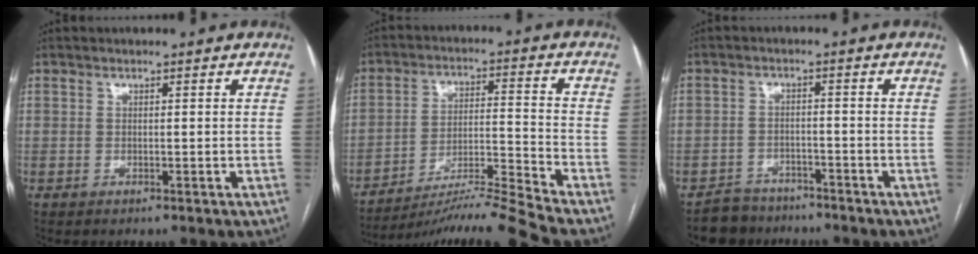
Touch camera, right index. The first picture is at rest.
{"total": 14.6, "force": [-13.2, -3.9, 4.8], "torque": [-0.069, 0.008, -0.223]}
{"total": 4.8, "force": [-4.1, 2.5, -0.4], "torque": [0.011, 0.003, -0.069]}